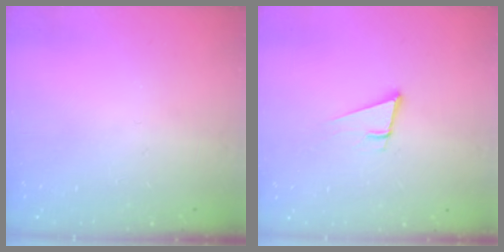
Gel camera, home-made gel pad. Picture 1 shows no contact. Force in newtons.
{"total": 5.0, "press": 4.4, "slide": 2.4}